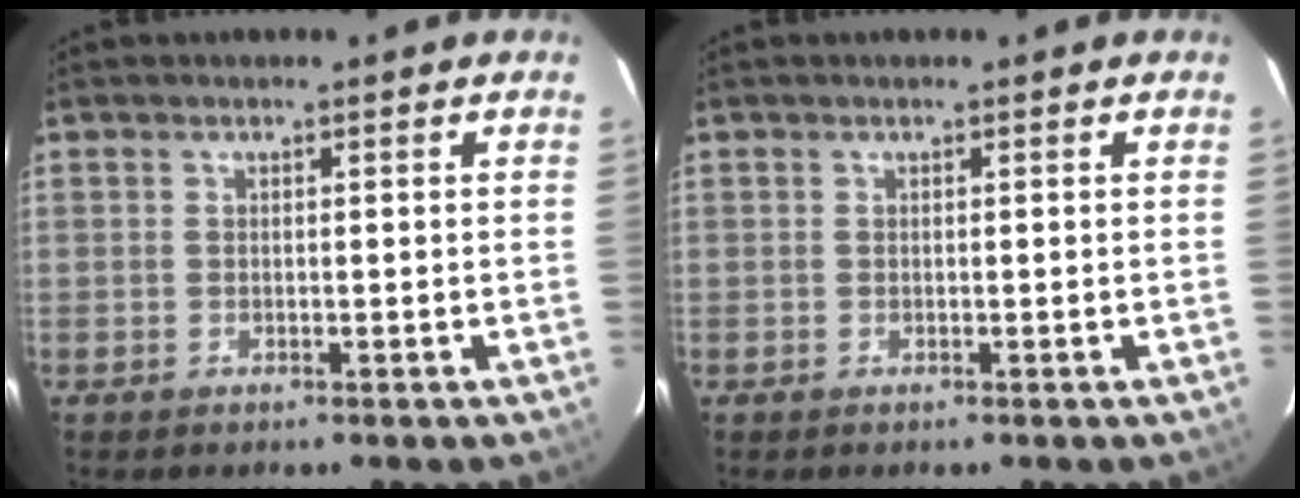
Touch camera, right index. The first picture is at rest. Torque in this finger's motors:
{"motor_torque": [0.00, 0.00, 0.00, 0.00]}